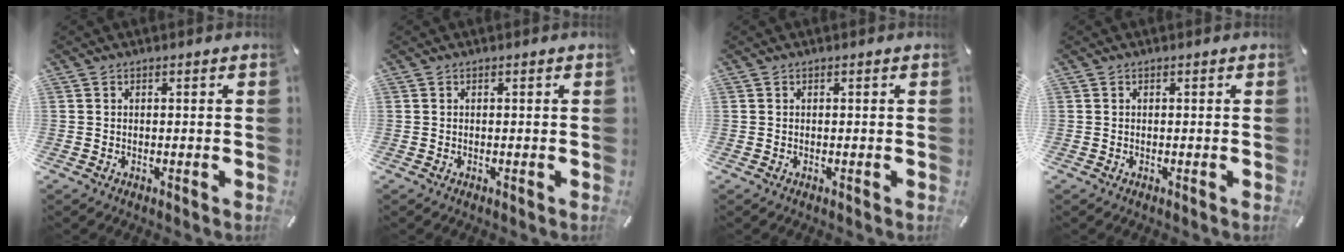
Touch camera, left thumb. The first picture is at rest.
{"total": 0.0}
{"total": 0.0}
{"total": 0.0}